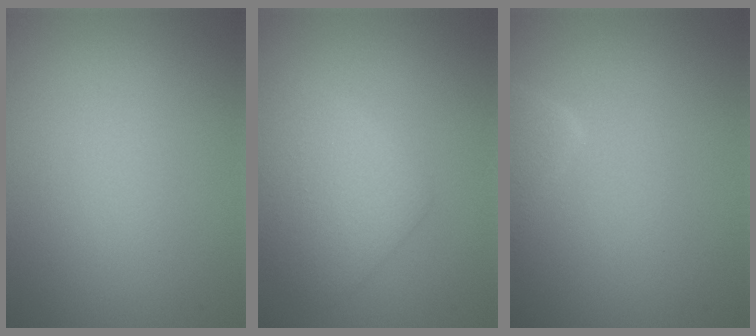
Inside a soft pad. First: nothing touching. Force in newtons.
{"total": 3.3, "press": 3.3, "slide": 0.2}
{"total": 2.1, "press": 2.1, "slide": 0.1}